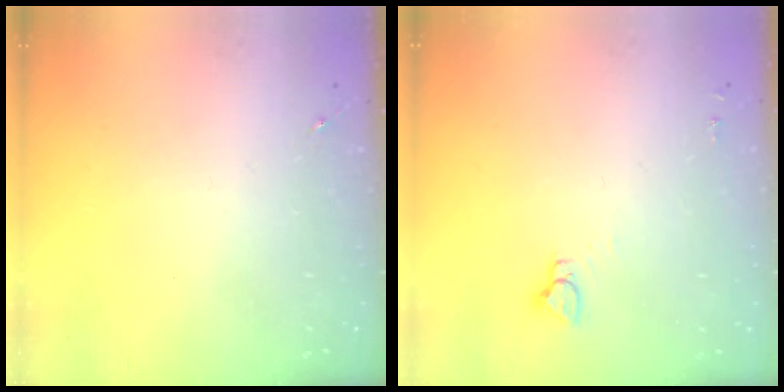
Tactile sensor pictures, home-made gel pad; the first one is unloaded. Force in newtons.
{"total": 3.3, "press": 3.3, "slide": 0.2}